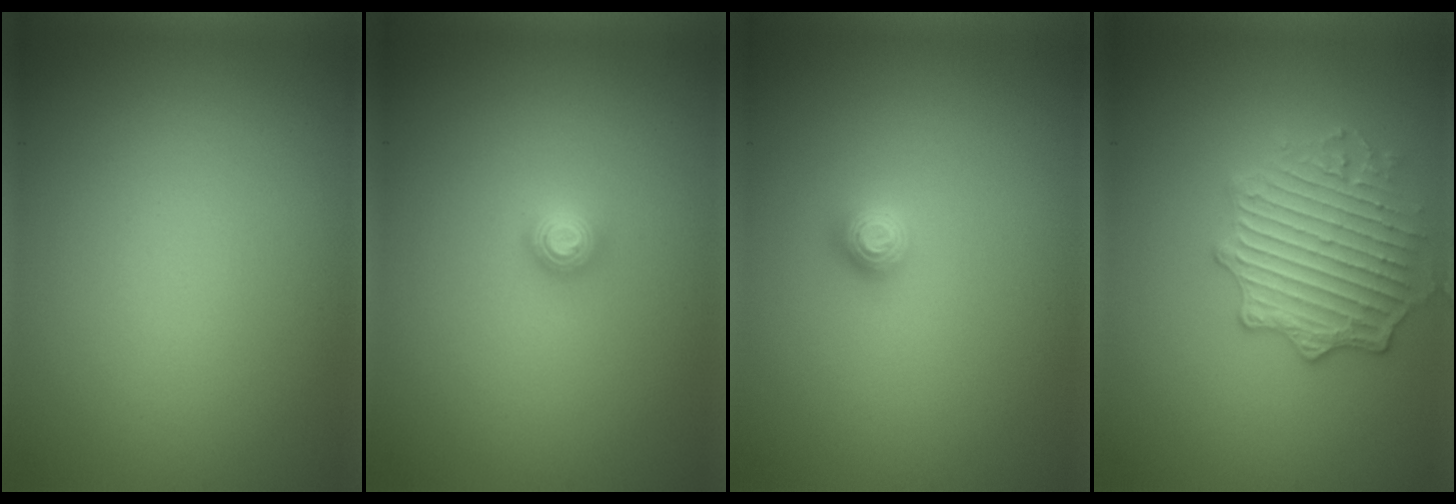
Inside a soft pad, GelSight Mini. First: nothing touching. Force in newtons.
{"total": 1.1, "press": 1.1, "slide": 0.1}
{"total": 1.1, "press": 1.1, "slide": 0.2}
{"total": 4.1, "press": 4.0, "slide": 0.5}